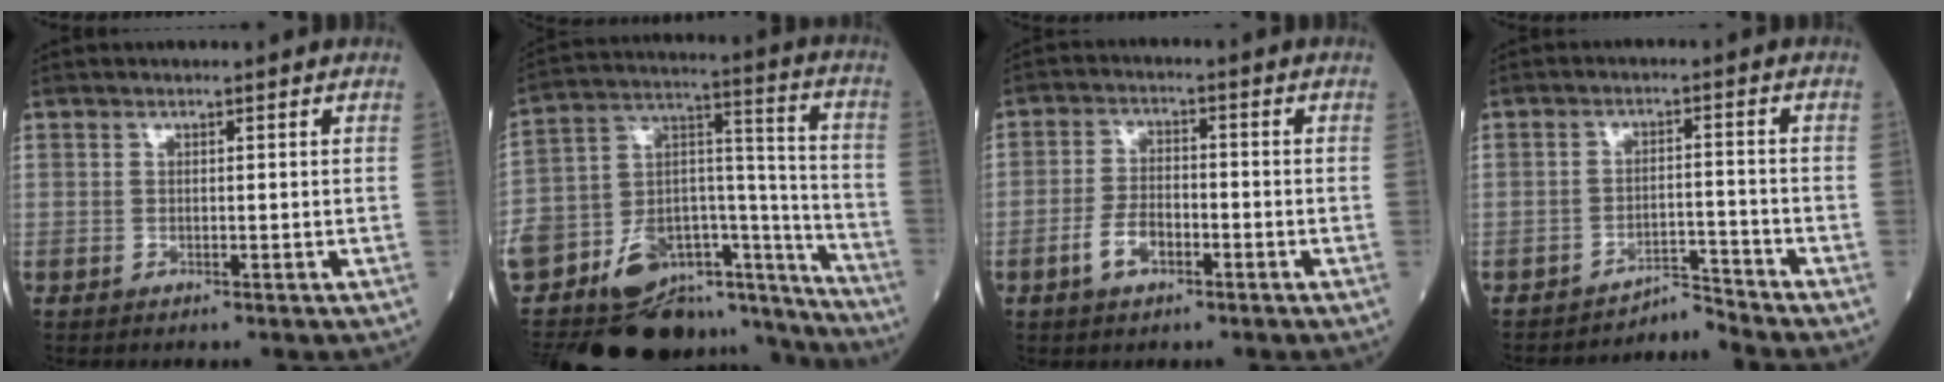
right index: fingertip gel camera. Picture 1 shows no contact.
{"total": 32.1, "force": [-25.5, 11.5, 15.8], "torque": [-0.298, 0.017, -0.379]}
{"total": 5.0, "force": [-2.3, 2.4, 3.7], "torque": [-0.077, 0.004, -0.044]}
{"total": 4.3, "force": [-3.7, -1.4, -1.5], "torque": [0.032, 0.007, -0.055]}